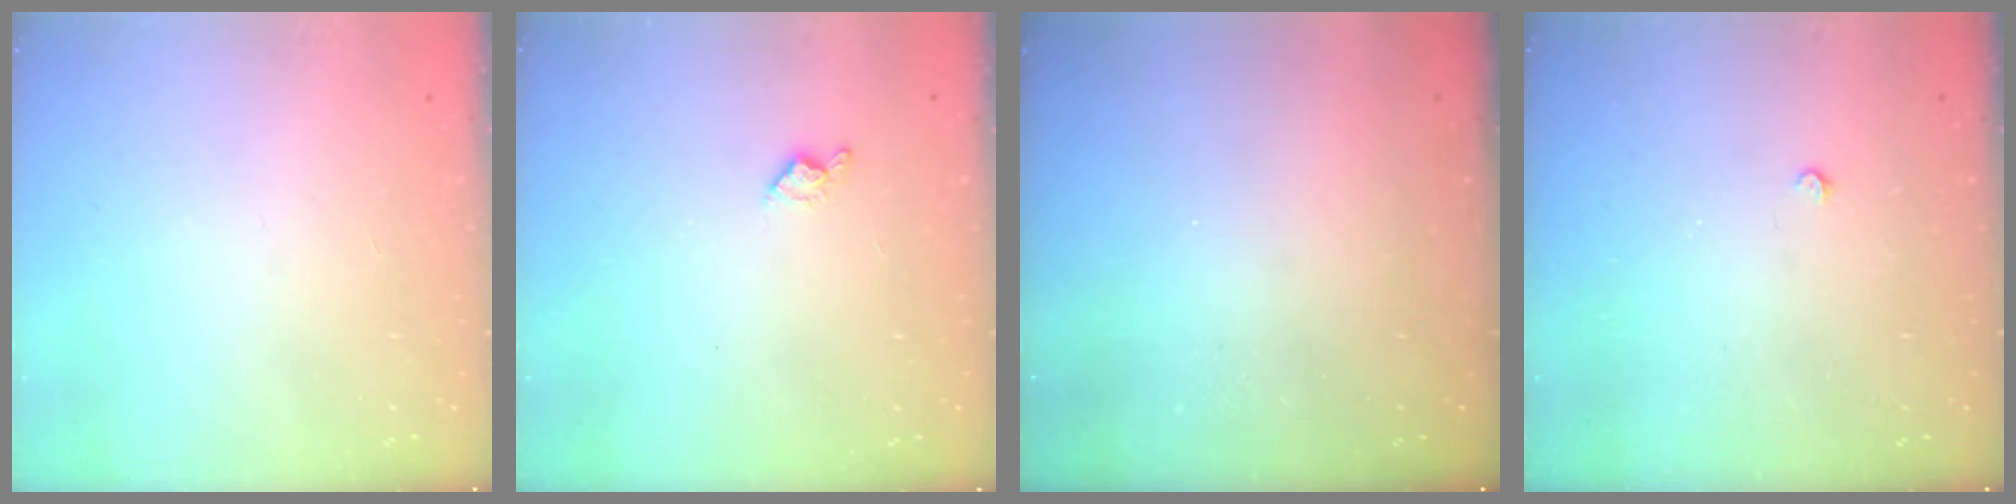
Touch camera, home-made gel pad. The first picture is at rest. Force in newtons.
{"total": 4.5, "press": 4.5, "slide": 0.7}
{"total": 0.0}
{"total": 2.3, "press": 2.3, "slide": 0.4}